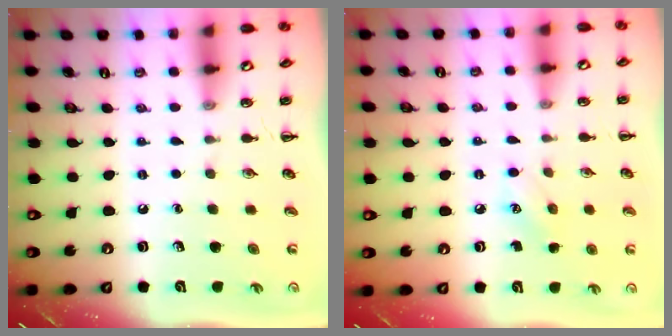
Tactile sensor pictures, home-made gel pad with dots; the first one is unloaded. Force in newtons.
{"total": 4.9, "press": 4.7, "slide": 1.4}